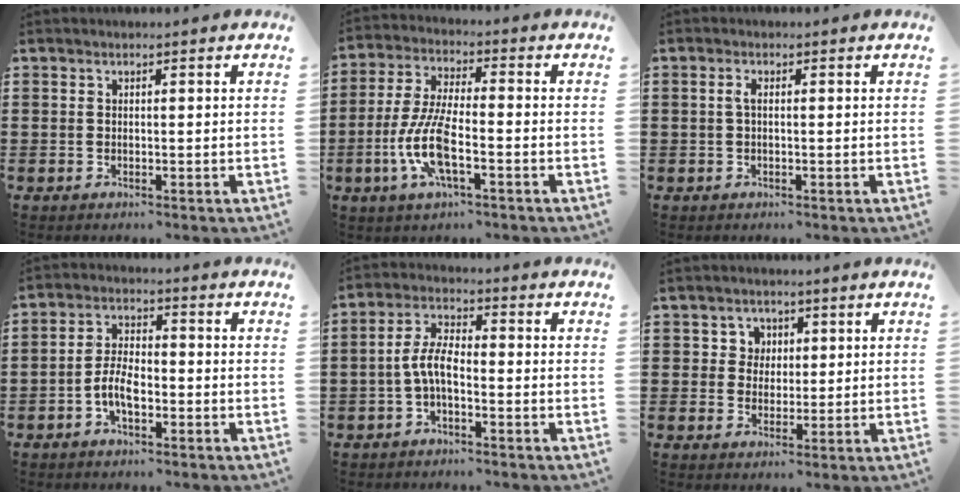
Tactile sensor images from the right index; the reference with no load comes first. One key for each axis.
{"total": 9.2, "fx": -3.2, "fy": 2.6, "fz": 8.2, "tx": -0.190, "ty": -0.015, "tz": -0.066}
{"total": 1.3, "fx": -0.1, "fy": 0.4, "fz": 1.3, "tx": -0.032, "ty": -0.003, "tz": -0.005}
{"total": 5.3, "fx": -2.0, "fy": 2.3, "fz": 4.3, "tx": -0.101, "ty": -0.003, "tz": -0.043}
{"total": 5.3, "fx": -1.4, "fy": 2.1, "fz": 4.7, "tx": -0.111, "ty": 0.000, "tz": -0.035}
{"total": 3.3, "fx": 1.0, "fy": 3.1, "fz": 0.5, "tx": -0.026, "ty": 0.012, "tz": 0.016}